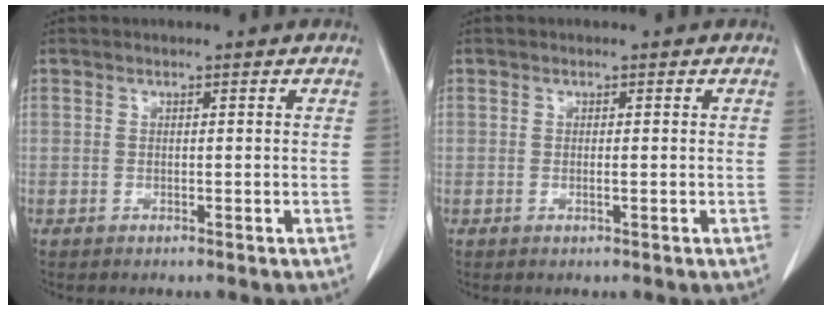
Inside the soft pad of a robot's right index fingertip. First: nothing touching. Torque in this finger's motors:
{"motor_torque": [-0.14, 0.13, -0.04, 0.00]}